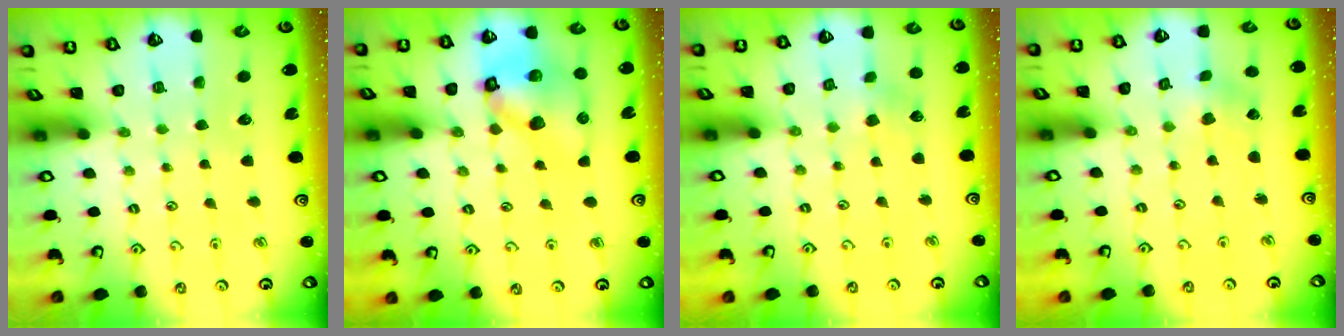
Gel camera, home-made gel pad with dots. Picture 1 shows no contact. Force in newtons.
{"total": 13.1, "press": 13.0, "slide": 2.0}
{"total": 2.4, "press": 2.3, "slide": 0.4}
{"total": 0.7, "press": 0.6, "slide": 0.2}